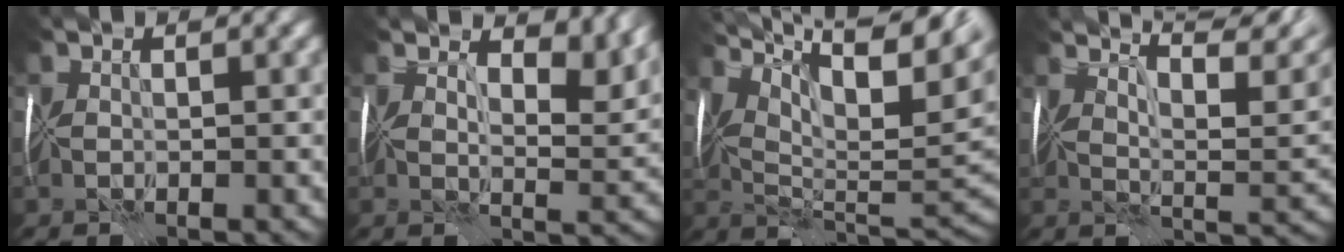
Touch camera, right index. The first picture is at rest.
{"total": 7.0, "force": [5.3, 2.3, 3.9], "torque": [-0.061, 0.001, 0.066]}
{"total": 15.0, "force": [7.3, 5.7, 11.7], "torque": [-0.193, 0.027, 0.118]}
{"total": 9.5, "force": [6.7, 2.1, 6.4], "torque": [-0.091, 0.023, 0.090]}